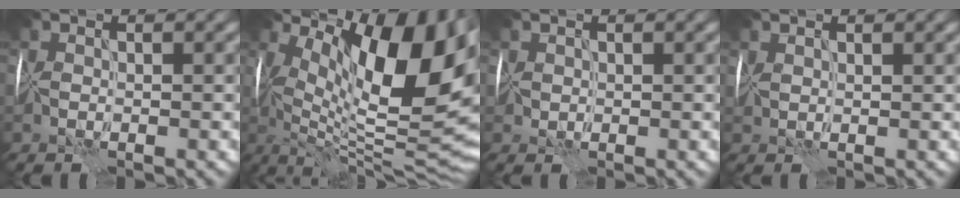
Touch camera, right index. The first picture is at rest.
{"total": 16.3, "force": [5.1, 5.7, 14.5], "torque": [-0.207, 0.005, 0.090]}
{"total": 0.8, "force": [0.3, 0.7, -0.1], "torque": [-0.006, 0.004, 0.007]}
{"total": 1.3, "force": [1.1, 0.2, 0.6], "torque": [-0.012, 0.002, 0.018]}